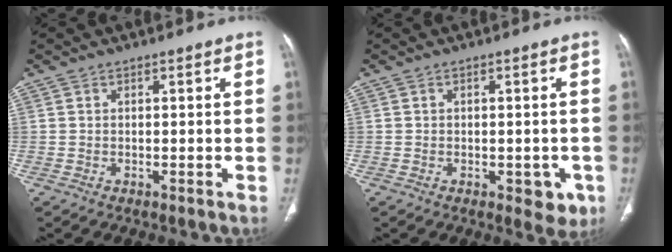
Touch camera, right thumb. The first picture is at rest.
{"total": 4.7, "force": [-1.7, 2.8, 3.4], "torque": [-0.012, 0.001, -0.016]}